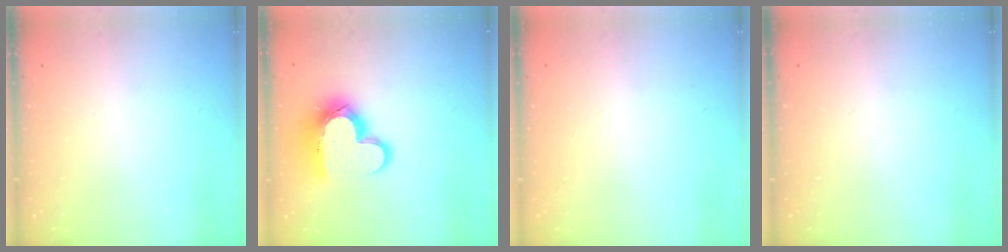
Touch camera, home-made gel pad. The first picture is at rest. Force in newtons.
{"total": 15.5, "press": 15.5, "slide": 1.3}
{"total": 0.8, "press": 0.5, "slide": 0.6}
{"total": 0.0}